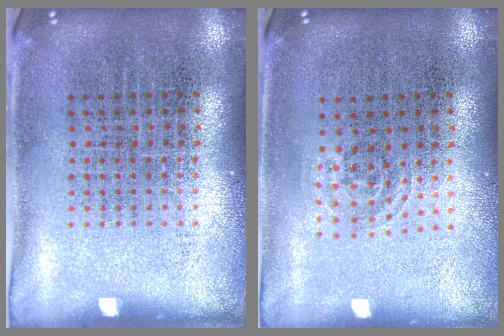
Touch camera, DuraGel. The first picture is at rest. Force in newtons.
{"total": 0.8, "press": 0.6, "slide": 0.6}